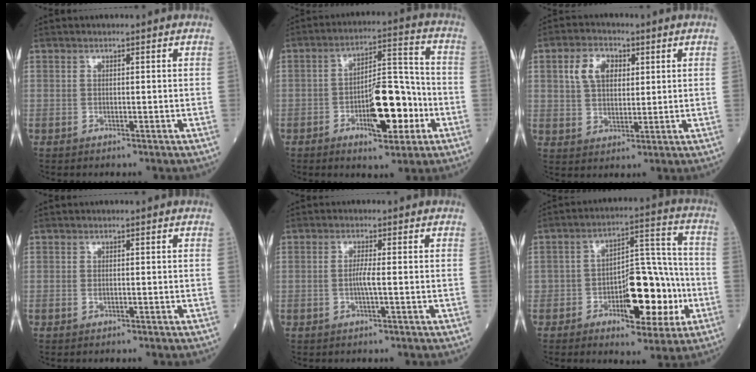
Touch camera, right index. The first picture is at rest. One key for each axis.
{"total": 11.3, "fx": -3.8, "fy": 3.6, "fz": 10.0, "tx": -0.164, "ty": 0.015, "tz": -0.053}
{"total": 6.4, "fx": 2.3, "fy": 4.0, "fz": 4.4, "tx": -0.095, "ty": 0.017, "tz": 0.048}
{"total": 0.0}
{"total": 2.0, "fx": -0.3, "fy": -0.2, "fz": 2.0, "tx": -0.041, "ty": -0.001, "tz": -0.005}
{"total": 13.3, "fx": -3.9, "fy": 5.5, "fz": 11.4, "tx": -0.170, "ty": 0.023, "tz": -0.051}